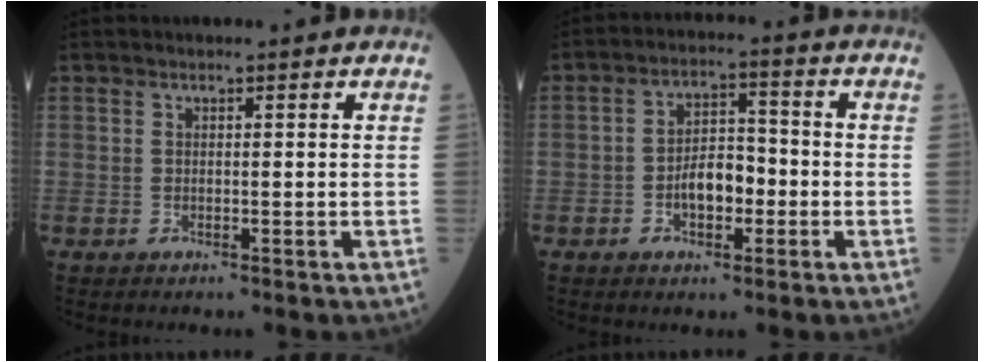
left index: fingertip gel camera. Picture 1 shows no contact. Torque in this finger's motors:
{"motor_torque": [0.51, 0.00, 0.46, 0.06]}